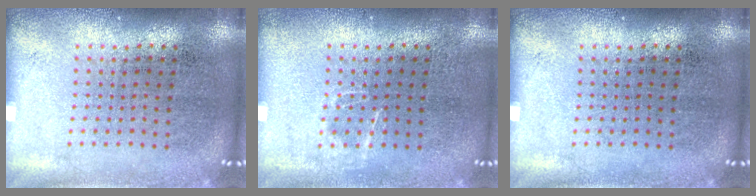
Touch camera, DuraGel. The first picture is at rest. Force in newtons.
{"total": 0.9, "press": 0.8, "slide": 0.2}
{"total": 0.0}